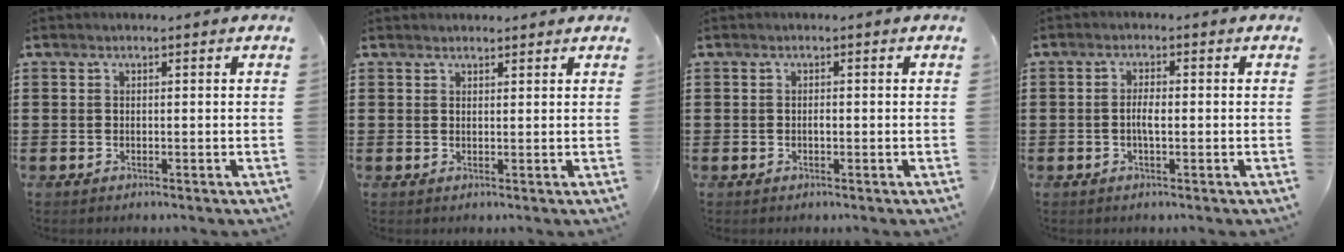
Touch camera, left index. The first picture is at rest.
{"total": 1.2, "force": [1.2, 0.3, 0.1], "torque": [-0.004, 0.001, 0.024]}
{"total": 0.7, "force": [-0.2, 0.2, 0.6], "torque": [-0.015, -0.004, -0.002]}
{"total": 2.8, "force": [-0.4, 0.6, 2.7], "torque": [-0.055, -0.003, -0.010]}